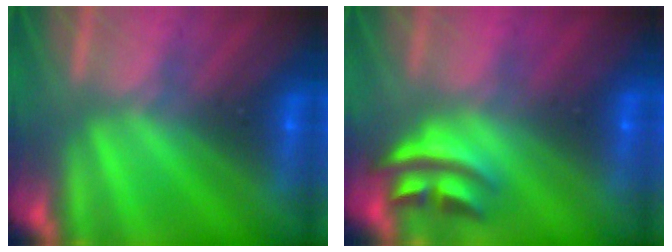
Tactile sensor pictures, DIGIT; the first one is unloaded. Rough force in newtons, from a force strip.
{"total": 2.7}